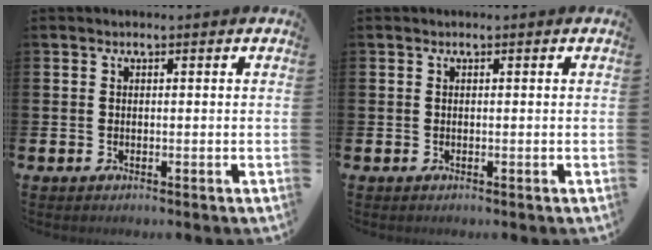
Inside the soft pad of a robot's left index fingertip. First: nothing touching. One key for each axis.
{"total": 0.0}